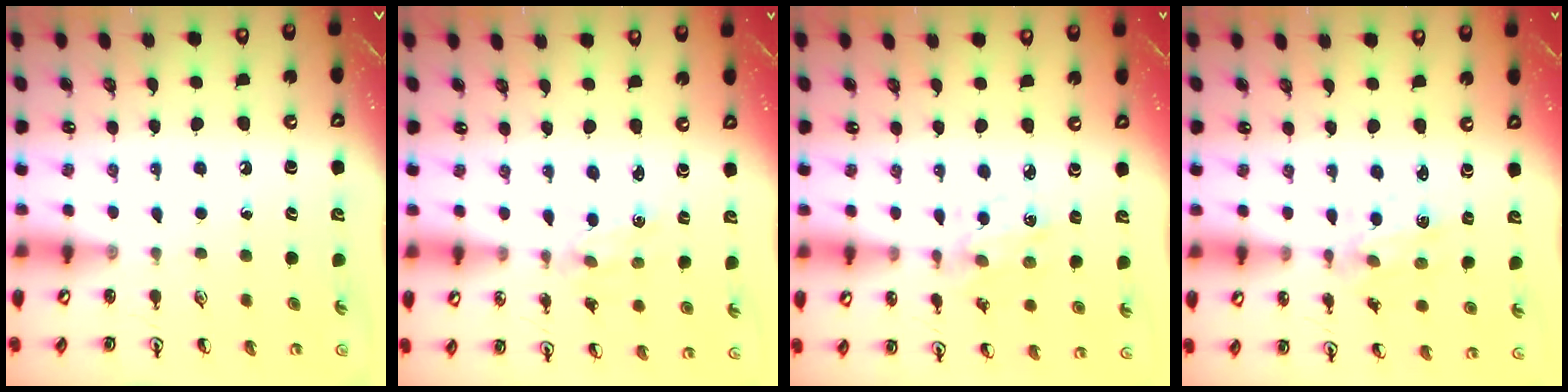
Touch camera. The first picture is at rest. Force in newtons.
{"total": 1.9, "press": 1.9, "slide": 0.3}
{"total": 2.7, "press": 2.6, "slide": 0.8}
{"total": 2.6, "press": 2.5, "slide": 0.4}